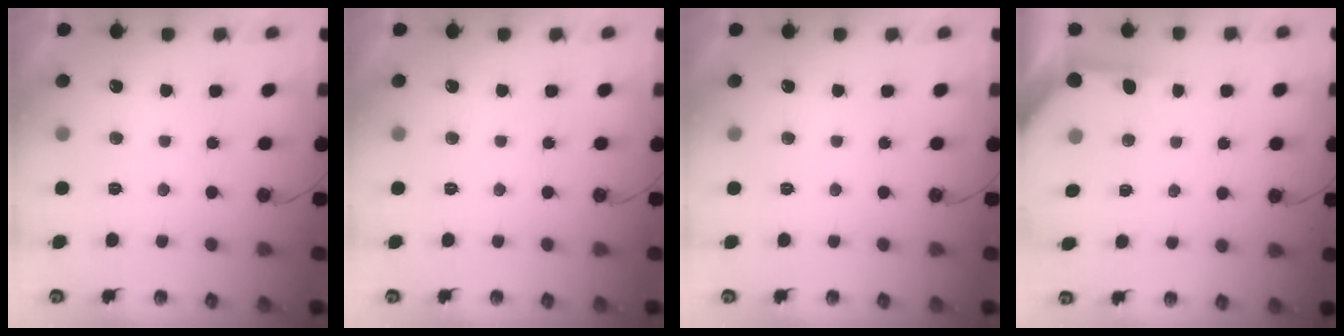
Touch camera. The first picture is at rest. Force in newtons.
{"total": 0.0}
{"total": 0.0}
{"total": 3.9, "press": 3.9, "slide": 0.4}